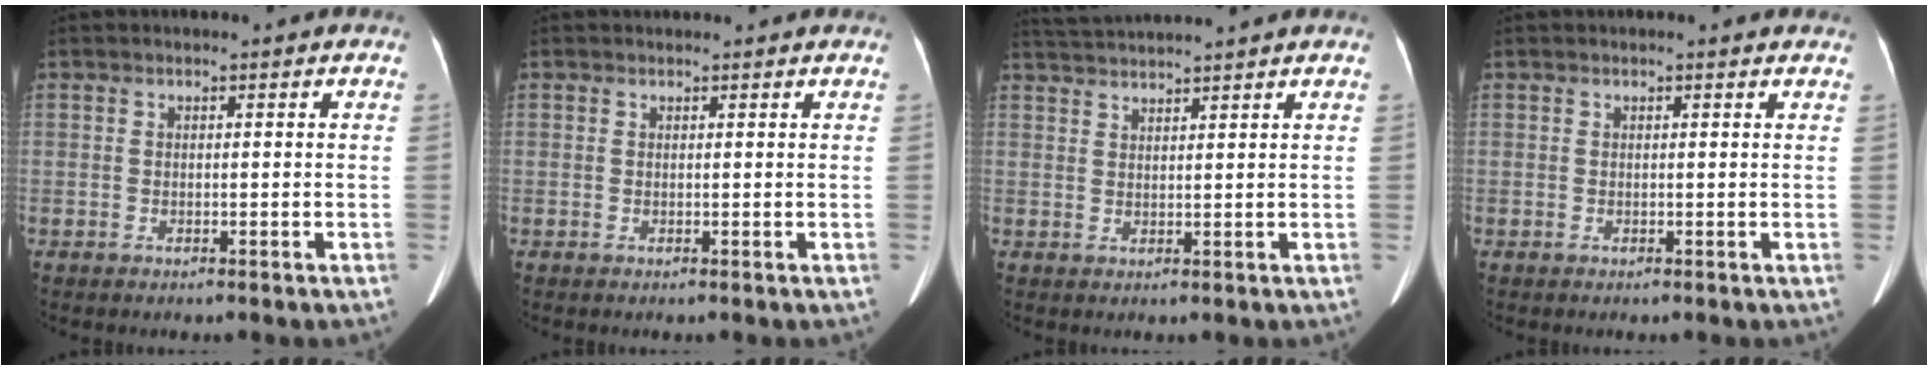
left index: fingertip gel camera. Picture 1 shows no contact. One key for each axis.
{"total": 2.6, "fx": 2.6, "fy": 0.4, "fz": 0.4, "tx": -0.011, "ty": 0.017, "tz": 0.029}
{"total": 7.4, "fx": 7.0, "fy": -1.1, "fz": 2.1, "tx": -0.041, "ty": 0.031, "tz": 0.114}
{"total": 1.8, "fx": 1.7, "fy": 0.3, "fz": 0.2, "tx": -0.010, "ty": 0.012, "tz": 0.013}